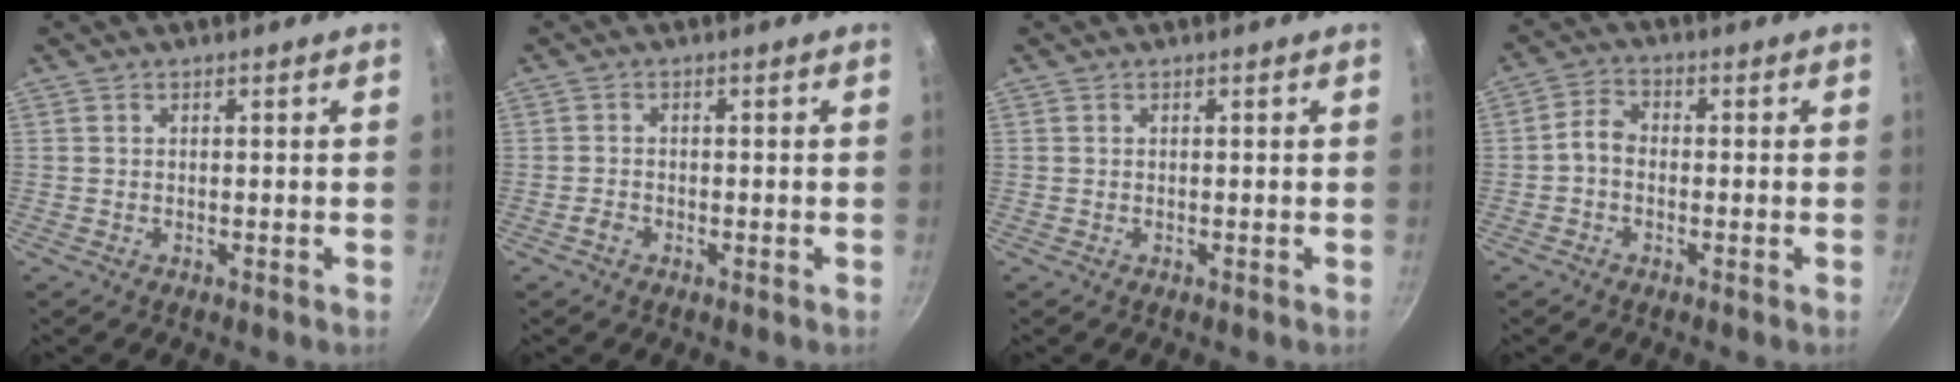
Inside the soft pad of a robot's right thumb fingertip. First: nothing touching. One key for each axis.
{"total": 1.3, "fx": -0.8, "fy": 0.8, "fz": 0.5, "tx": -0.013, "ty": 0.005, "tz": -0.019}
{"total": 0.0}
{"total": 3.4, "fx": -1.0, "fy": 2.4, "fz": 2.2, "tx": -0.045, "ty": 0.023, "tz": -0.030}